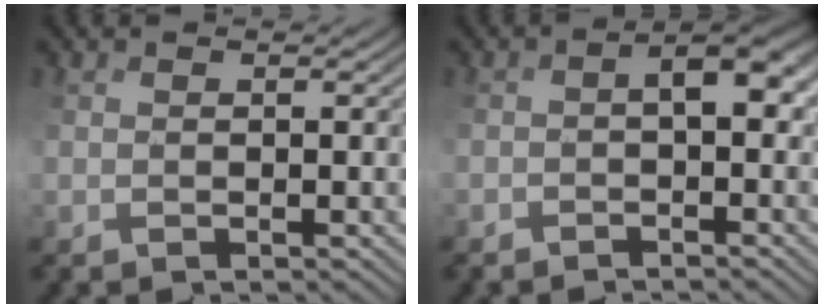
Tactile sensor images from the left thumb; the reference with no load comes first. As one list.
[{"total": 4.7, "force": [-1.3, 2.3, 3.9], "torque": [-0.061, -0.001, -0.023]}]